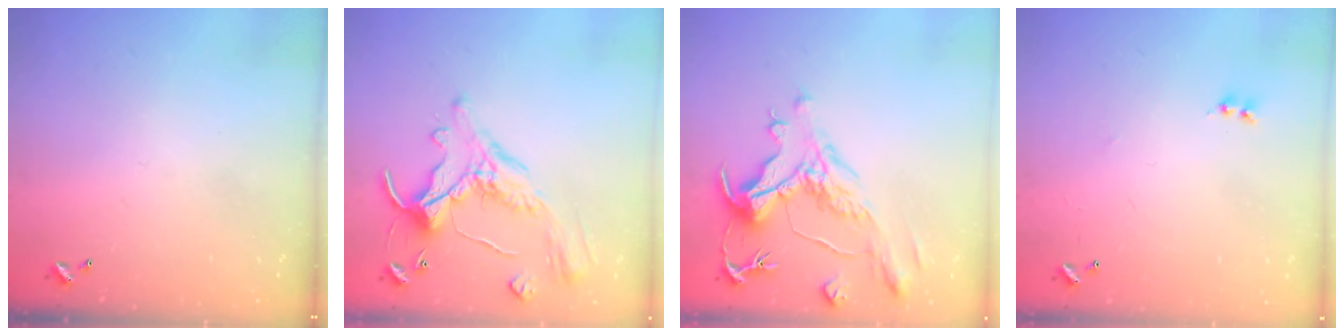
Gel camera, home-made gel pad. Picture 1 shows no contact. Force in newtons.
{"total": 2.5, "press": 2.2, "slide": 1.2}
{"total": 1.6, "press": 0.6, "slide": 1.5}
{"total": 1.8, "press": 1.8, "slide": 0.3}